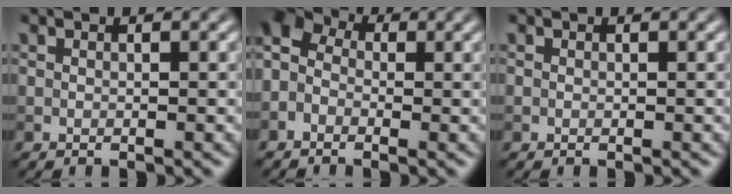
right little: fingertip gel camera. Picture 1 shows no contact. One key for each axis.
{"total": 4.8, "fx": -0.8, "fy": 3.6, "fz": 3.1, "tx": -0.063, "ty": 0.013, "tz": -0.023}
{"total": 0.0}